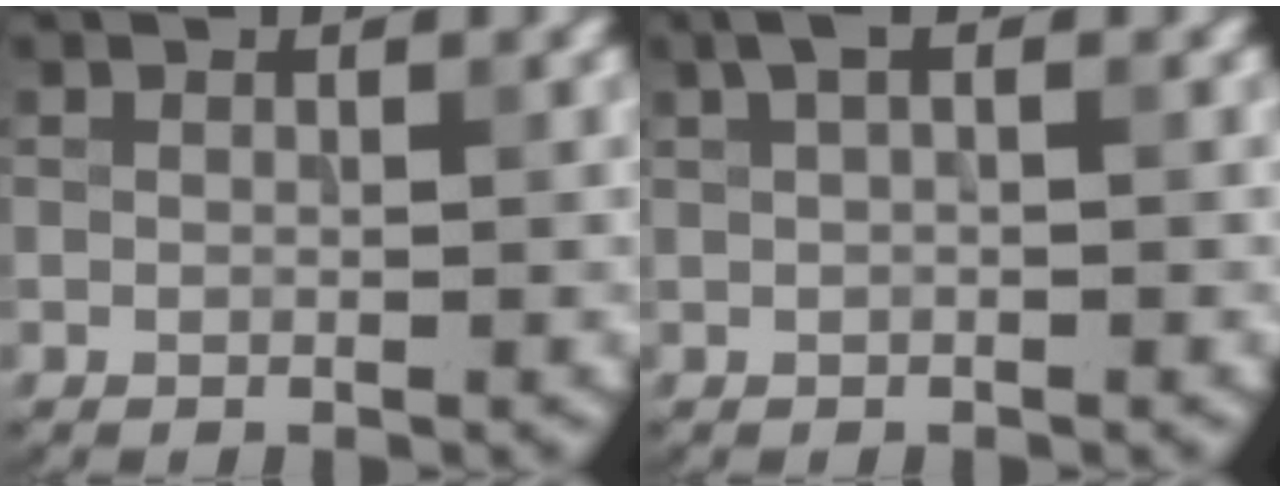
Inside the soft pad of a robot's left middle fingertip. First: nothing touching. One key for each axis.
{"total": 1.4, "fx": 0.6, "fy": 0.4, "fz": 1.2, "tx": -0.022, "ty": 0.006, "tz": 0.010}